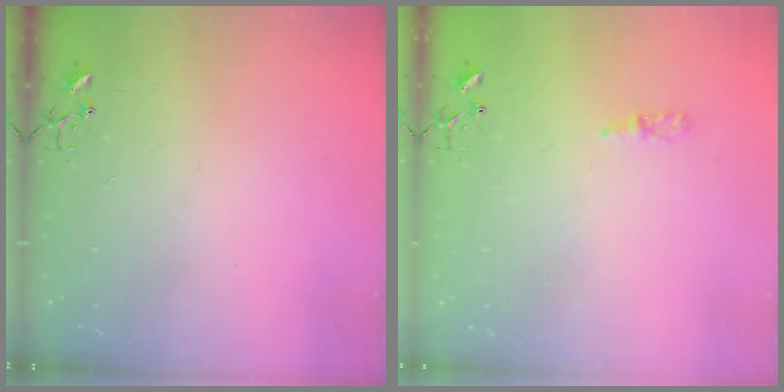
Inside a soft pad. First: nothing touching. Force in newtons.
{"total": 3.2, "press": 3.2, "slide": 0.4}